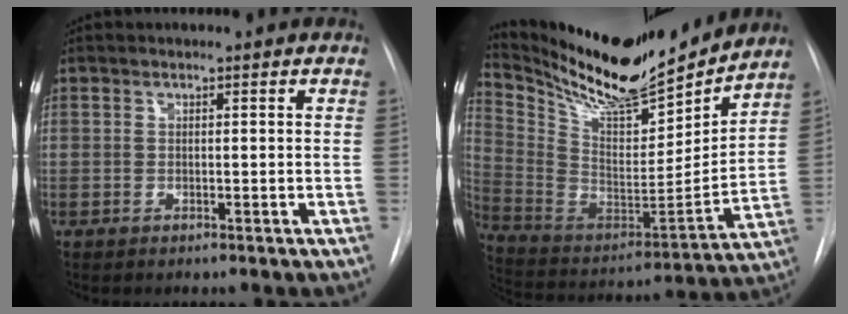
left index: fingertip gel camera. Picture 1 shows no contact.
{"total": 22.3, "force": [19.9, 3.8, 9.3], "torque": [-0.180, -0.033, 0.328]}